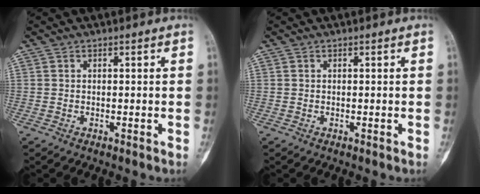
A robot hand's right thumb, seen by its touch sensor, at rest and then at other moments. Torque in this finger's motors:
{"motor_torque": [-0.52, -0.24, 0.07, 0.14, 0.06]}